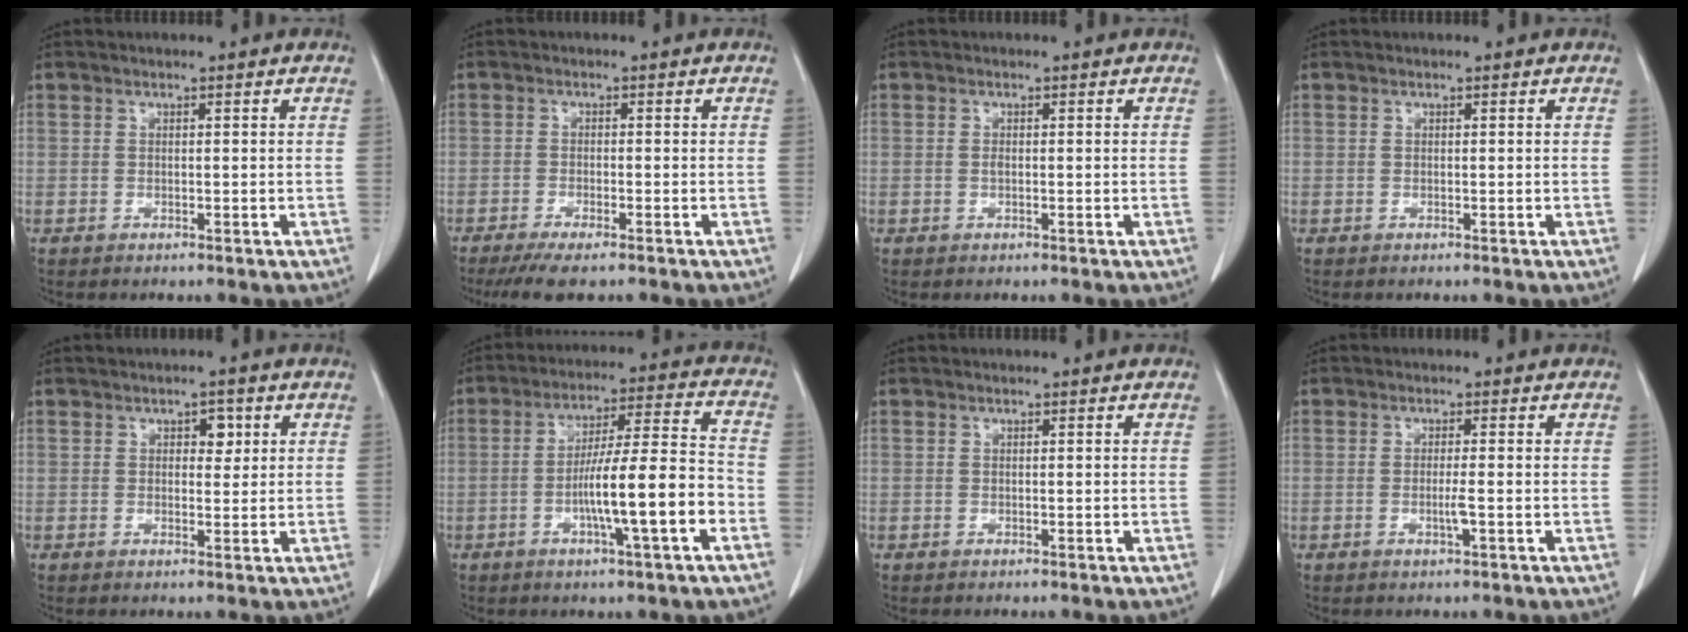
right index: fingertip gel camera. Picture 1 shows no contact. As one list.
[{"total": 5.4, "force": [-4.2, 0.7, 3.4], "torque": [-0.054, -0.012, -0.064]}, {"total": 0.6, "force": [-0.1, 0.2, 0.6], "torque": [-0.014, -0.001, -0.001]}, {"total": 0.0}, {"total": 2.4, "force": [0.9, 1.5, 1.7], "torque": [-0.018, 0.004, 0.011]}, {"total": 13.1, "force": [-4.2, 0.0, 12.4], "torque": [-0.208, 0.009, -0.070]}, {"total": 0.0}, {"total": 1.9, "force": [-0.6, -0.3, 1.8], "torque": [-0.037, -0.004, -0.011]}]